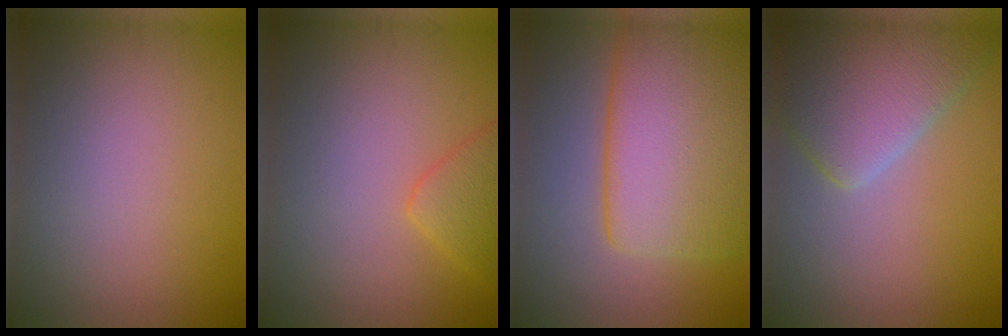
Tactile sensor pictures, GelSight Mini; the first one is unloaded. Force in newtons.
{"total": 2.7, "press": 2.7, "slide": 0.2}
{"total": 10.9, "press": 10.9, "slide": 0.4}
{"total": 6.5, "press": 6.5, "slide": 0.6}